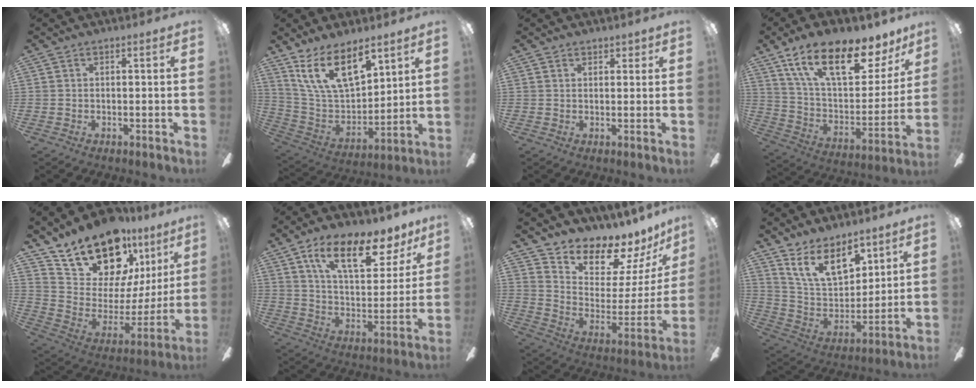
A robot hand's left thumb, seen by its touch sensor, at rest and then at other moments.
{"total": 17.6, "force": [11.4, 8.0, 10.7], "torque": [-0.208, -0.061, 0.208]}
{"total": 2.1, "force": [1.5, 1.4, 0.2], "torque": [0.002, 0.000, 0.028]}
{"total": 21.9, "force": [13.8, 8.9, 14.5], "torque": [-0.236, -0.074, 0.236]}
{"total": 21.6, "force": [17.1, 9.9, 8.8], "torque": [-0.152, -0.126, 0.316]}
{"total": 19.2, "force": [11.6, 8.2, 13.0], "torque": [-0.202, -0.060, 0.189]}
{"total": 12.6, "force": [11.3, 4.8, 2.9], "torque": [-0.045, -0.118, 0.196]}
{"total": 15.8, "force": [10.3, 8.0, 8.9], "torque": [-0.167, -0.047, 0.195]}